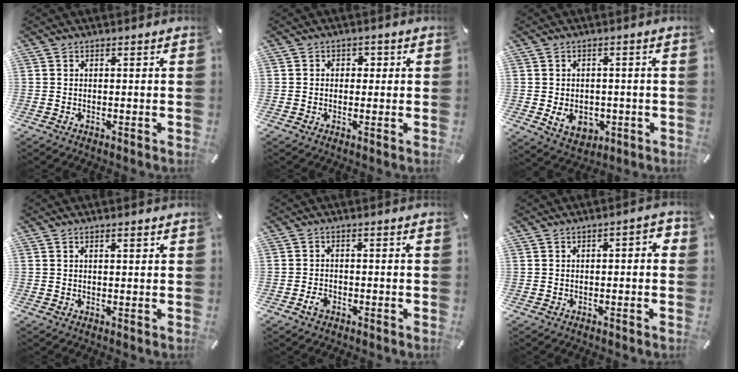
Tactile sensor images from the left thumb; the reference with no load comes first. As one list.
[{"total": 2.0, "force": [-0.4, 1.8, 0.9], "torque": [-0.011, 0.007, -0.014]}, {"total": 6.3, "force": [-1.3, 5.2, 3.4], "torque": [-0.053, -0.001, -0.024]}, {"total": 1.1, "force": [0.5, 0.3, 0.9], "torque": [-0.017, 0.002, 0.009]}, {"total": 2.4, "force": [-1.4, 1.5, 1.2], "torque": [-0.029, 0.005, -0.028]}, {"total": 2.7, "force": [-1.1, 1.3, 2.2], "torque": [-0.036, 0.011, -0.020]}]